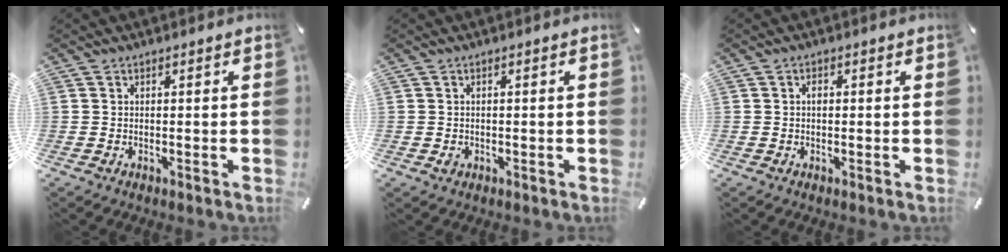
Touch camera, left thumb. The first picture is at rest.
{"total": 1.2, "force": [-0.4, 1.0, 0.5], "torque": [-0.008, 0.003, -0.008]}
{"total": 1.1, "force": [0.0, 0.7, 0.8], "torque": [-0.017, 0.004, -0.001]}